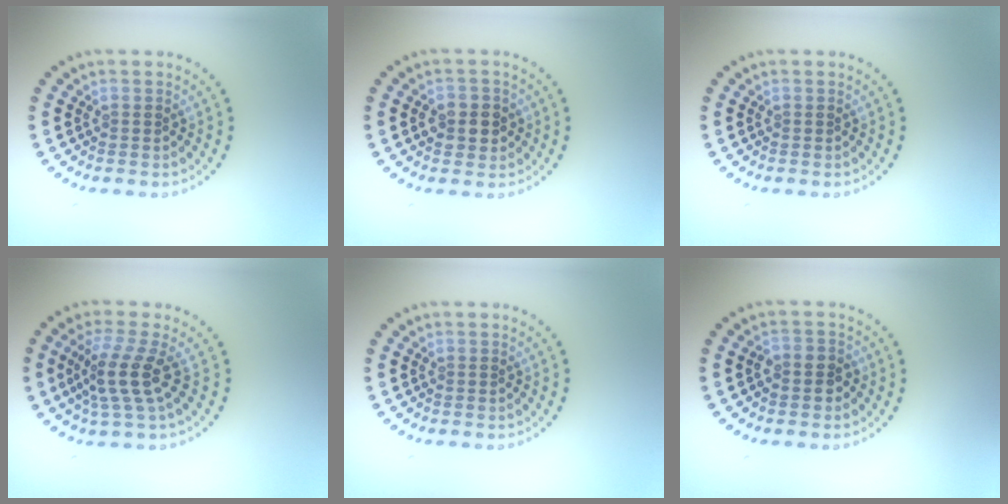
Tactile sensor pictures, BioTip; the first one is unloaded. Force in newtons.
{"total": 2.6, "press": 2.5, "slide": 0.6}
{"total": 0.0}
{"total": 3.6, "press": 2.7, "slide": 2.4}
{"total": 0.0}
{"total": 2.0, "press": 1.8, "slide": 0.8}